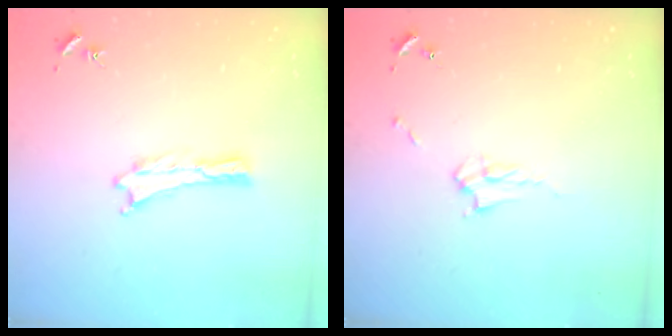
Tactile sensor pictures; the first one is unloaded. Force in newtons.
{"total": 2.9, "press": 2.9, "slide": 0.4}